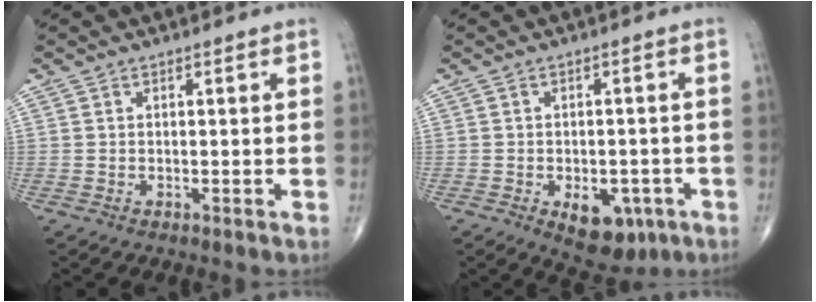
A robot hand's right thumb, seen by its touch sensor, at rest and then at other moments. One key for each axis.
{"total": 8.7, "fx": -3.7, "fy": 5.1, "fz": 6.0, "tx": -0.059, "ty": 0.009, "tz": -0.040}